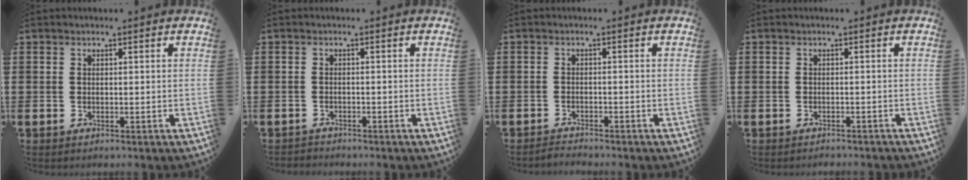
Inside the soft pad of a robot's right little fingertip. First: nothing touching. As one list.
[{"total": 0.8, "force": [-0.8, 0.1, -0.1], "torque": [0.001, 0.001, -0.018]}, {"total": 1.3, "force": [-1.3, 0.0, -0.1], "torque": [-0.003, 0.001, -0.026]}, {"total": 0.6, "force": [-0.6, 0.0, 0.0], "torque": [-0.001, -0.002, -0.013]}]